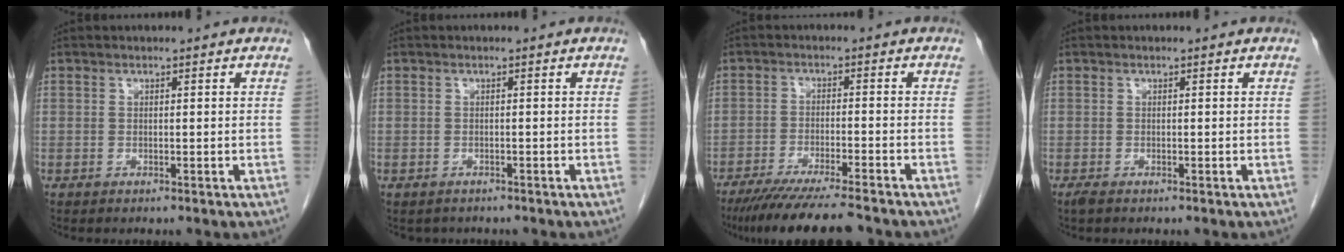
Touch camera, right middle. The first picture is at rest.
{"total": 1.6, "force": [-1.4, 0.9, 0.1], "torque": [-0.008, -0.001, -0.018]}
{"total": 12.2, "force": [-10.4, 0.3, 6.4], "torque": [-0.086, -0.031, -0.162]}
{"total": 0.9, "force": [-0.7, 0.2, 0.5], "torque": [-0.016, -0.004, -0.012]}